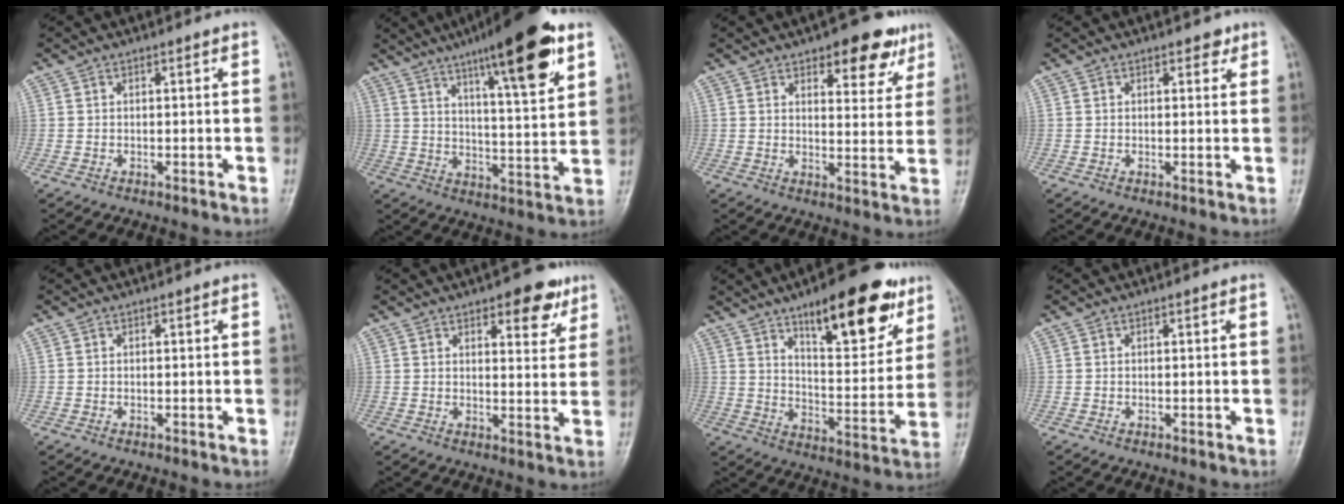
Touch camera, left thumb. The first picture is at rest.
{"total": 18.8, "force": [10.9, 3.7, 14.9], "torque": [-0.205, -0.043, 0.167]}
{"total": 10.5, "force": [6.5, 4.6, 6.8], "torque": [-0.048, -0.030, 0.084]}
{"total": 1.8, "force": [1.2, 1.0, 0.9], "torque": [0.003, -0.004, 0.012]}
{"total": 0.0}
{"total": 7.9, "force": [4.8, 3.3, 5.4], "torque": [-0.040, -0.022, 0.059]}
{"total": 20.0, "force": [11.9, 7.1, 14.4], "torque": [-0.159, -0.059, 0.183]}
{"total": 0.0}